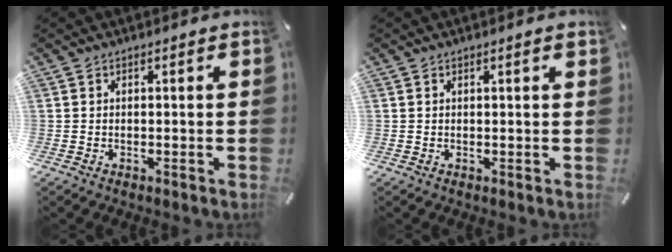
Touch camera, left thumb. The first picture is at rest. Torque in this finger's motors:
{"motor_torque": [0.48, 0.02, 0.21, -0.10, 0.00]}